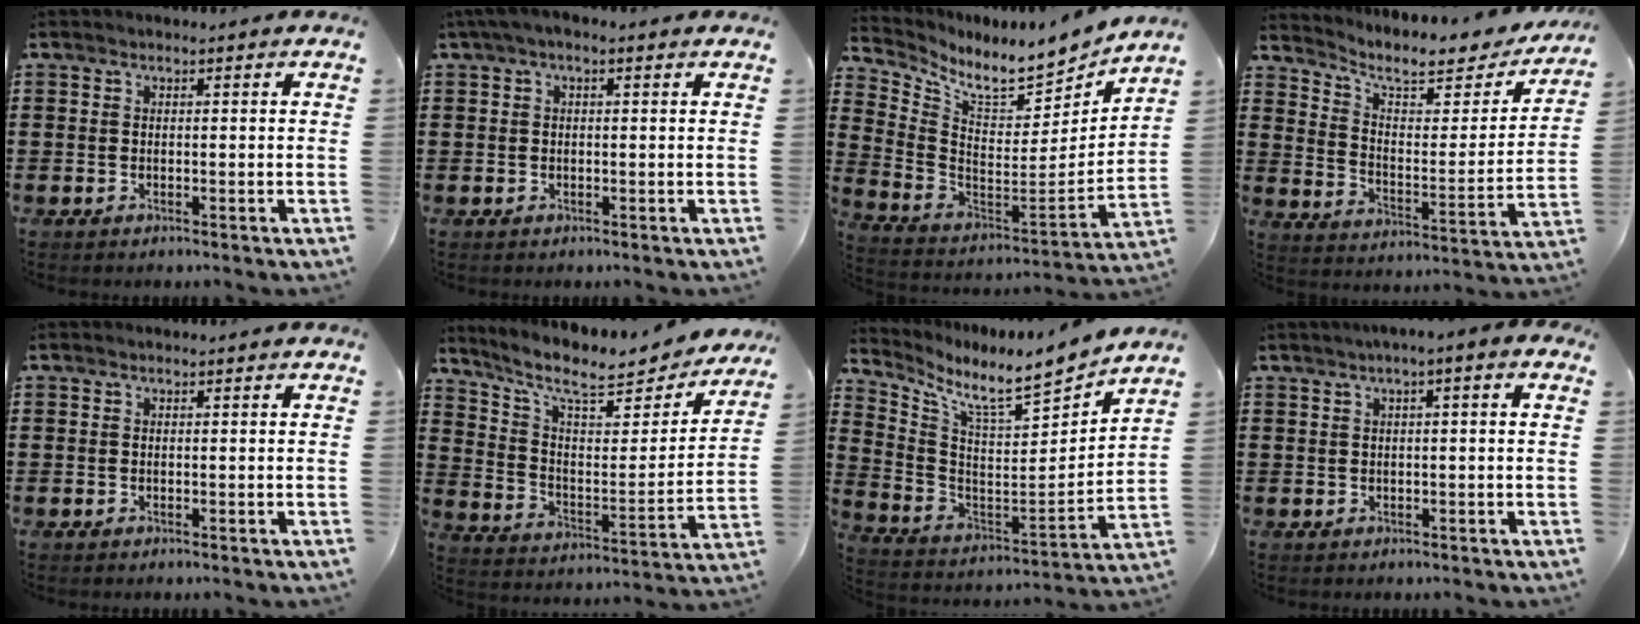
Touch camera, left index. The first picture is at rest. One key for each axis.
{"total": 1.4, "fx": -0.2, "fy": 1.0, "fz": 1.0, "tx": -0.028, "ty": 0.003, "tz": -0.008}
{"total": 7.8, "fx": 7.1, "fy": 1.6, "fz": 2.7, "tx": -0.074, "ty": -0.069, "tz": 0.119}
{"total": 7.2, "fx": 5.9, "fy": 1.9, "fz": 3.7, "tx": -0.091, "ty": -0.035, "tz": 0.097}
{"total": 0.0}
{"total": 9.7, "fx": 7.7, "fy": 2.2, "fz": 5.5, "tx": -0.124, "ty": -0.049, "tz": 0.125}
{"total": 8.2, "fx": 7.2, "fy": 0.6, "fz": 3.7, "tx": -0.093, "ty": -0.067, "tz": 0.111}
{"total": 1.7, "fx": -0.1, "fy": 0.2, "fz": 1.6, "tx": -0.028, "ty": -0.001, "tz": -0.004}